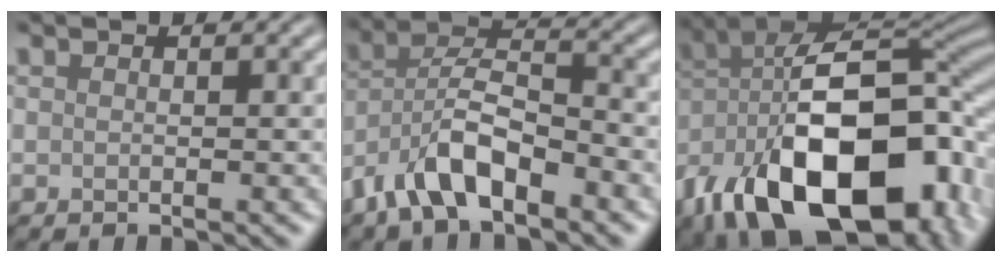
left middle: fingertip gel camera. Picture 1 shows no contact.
{"total": 7.1, "force": [-4.5, 2.7, 4.8], "torque": [-0.085, 0.013, -0.090]}
{"total": 19.3, "force": [-8.3, 10.7, 13.7], "torque": [-0.218, -0.012, -0.129]}